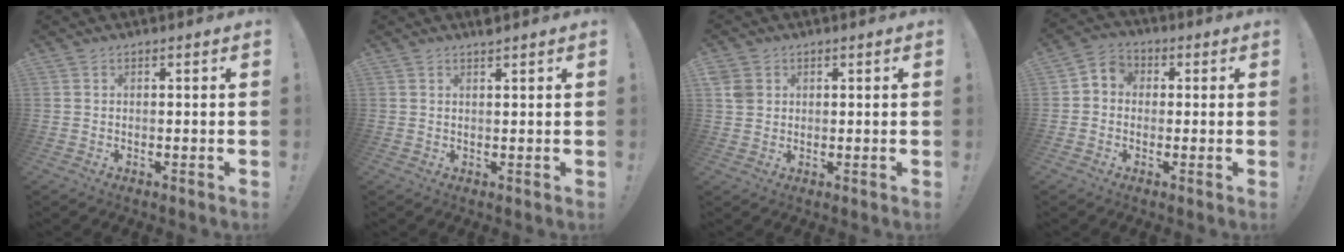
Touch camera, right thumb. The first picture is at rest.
{"total": 1.6, "force": [1.4, -0.3, 0.8], "torque": [-0.017, -0.005, 0.025]}
{"total": 3.9, "force": [1.5, 3.3, 1.3], "torque": [-0.020, 0.002, 0.032]}
{"total": 4.6, "force": [-1.0, 4.1, 1.9], "torque": [-0.041, 0.019, -0.012]}